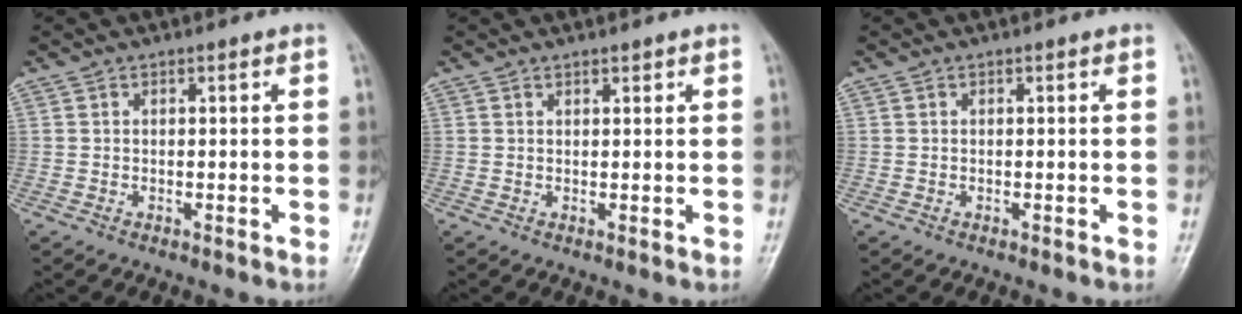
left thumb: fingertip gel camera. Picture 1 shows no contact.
{"total": 0.9, "force": [0.8, 0.3, 0.4], "torque": [-0.004, -0.004, 0.011]}
{"total": 0.0}